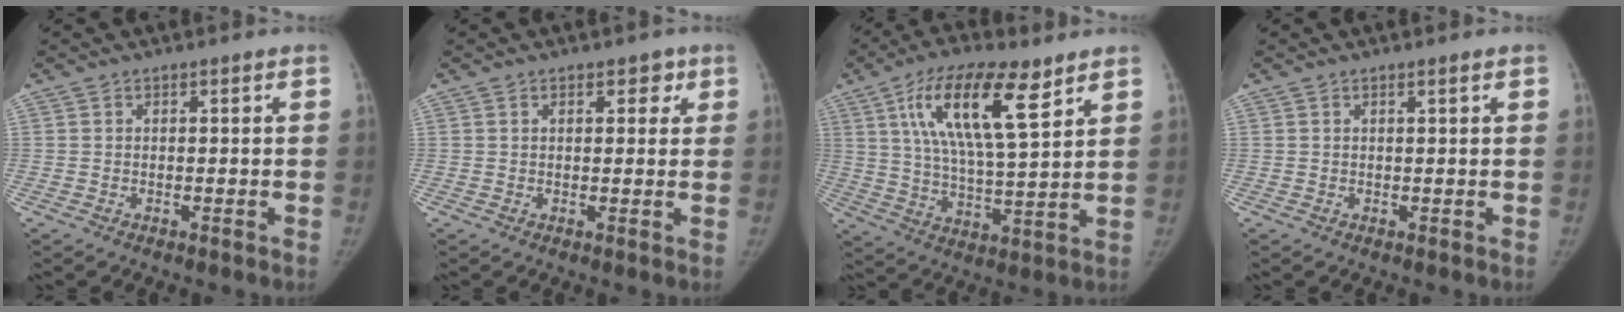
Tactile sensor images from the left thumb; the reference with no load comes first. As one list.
[{"total": 3.4, "force": [1.6, 2.1, 2.2], "torque": [-0.004, -0.004, 0.018]}, {"total": 17.2, "force": [8.3, 5.5, 14.0], "torque": [-0.236, -0.026, 0.147]}, {"total": 0.7, "force": [0.4, 0.0, 0.6], "torque": [-0.009, 0.000, 0.007]}]